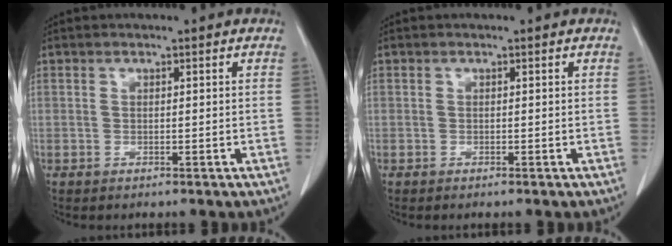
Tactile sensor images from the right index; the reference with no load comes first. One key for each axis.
{"total": 0.0}